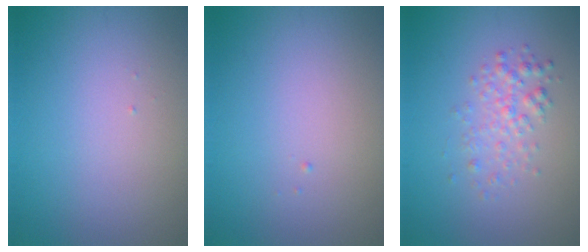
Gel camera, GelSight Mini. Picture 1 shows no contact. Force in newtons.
{"total": 0.0}
{"total": 2.0, "press": 2.0, "slide": 0.1}